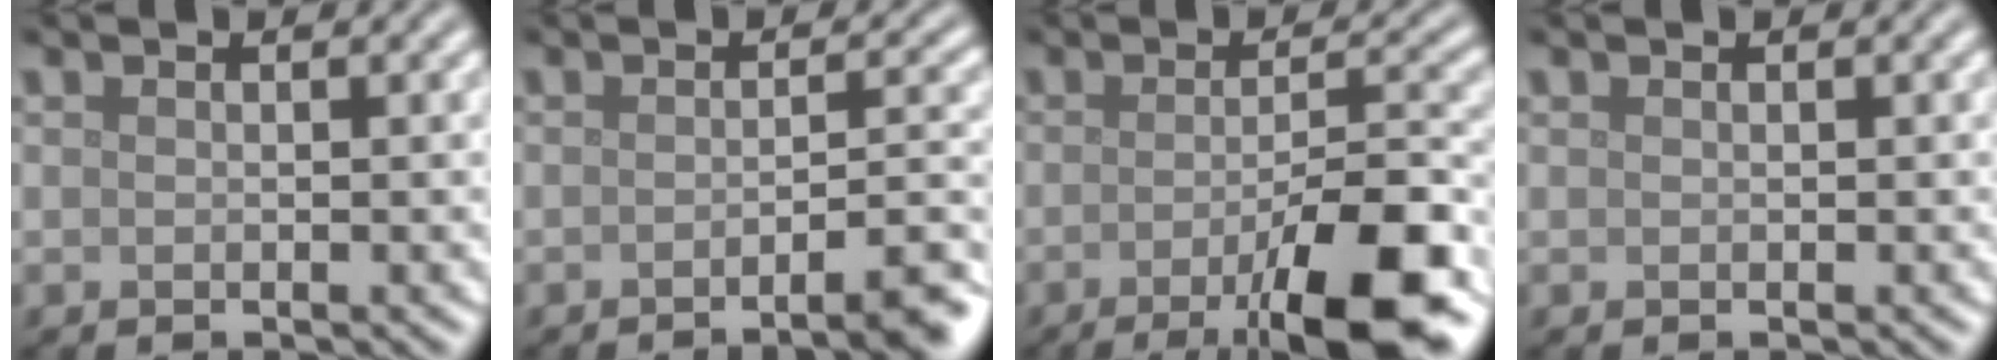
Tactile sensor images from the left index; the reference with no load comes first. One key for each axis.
{"total": 4.3, "fx": -2.5, "fy": 0.8, "fz": 3.4, "tx": -0.034, "ty": 0.007, "tz": -0.045}
{"total": 10.3, "fx": -4.6, "fy": 2.4, "fz": 8.8, "tx": -0.113, "ty": -0.003, "tz": -0.072}
{"total": 0.0}